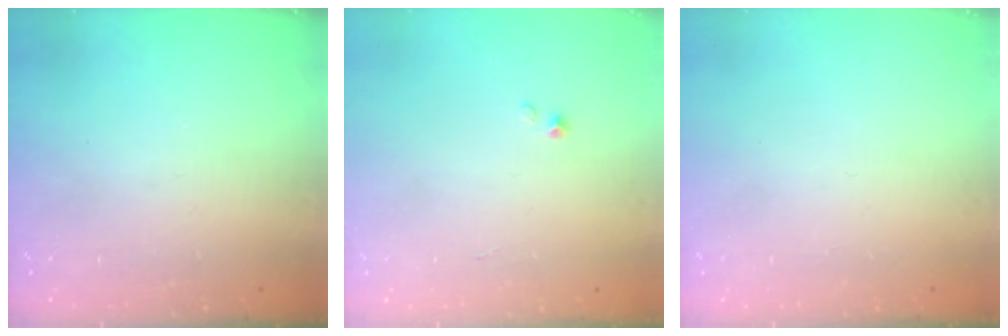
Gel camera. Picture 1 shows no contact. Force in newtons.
{"total": 0.0}
{"total": 0.0}